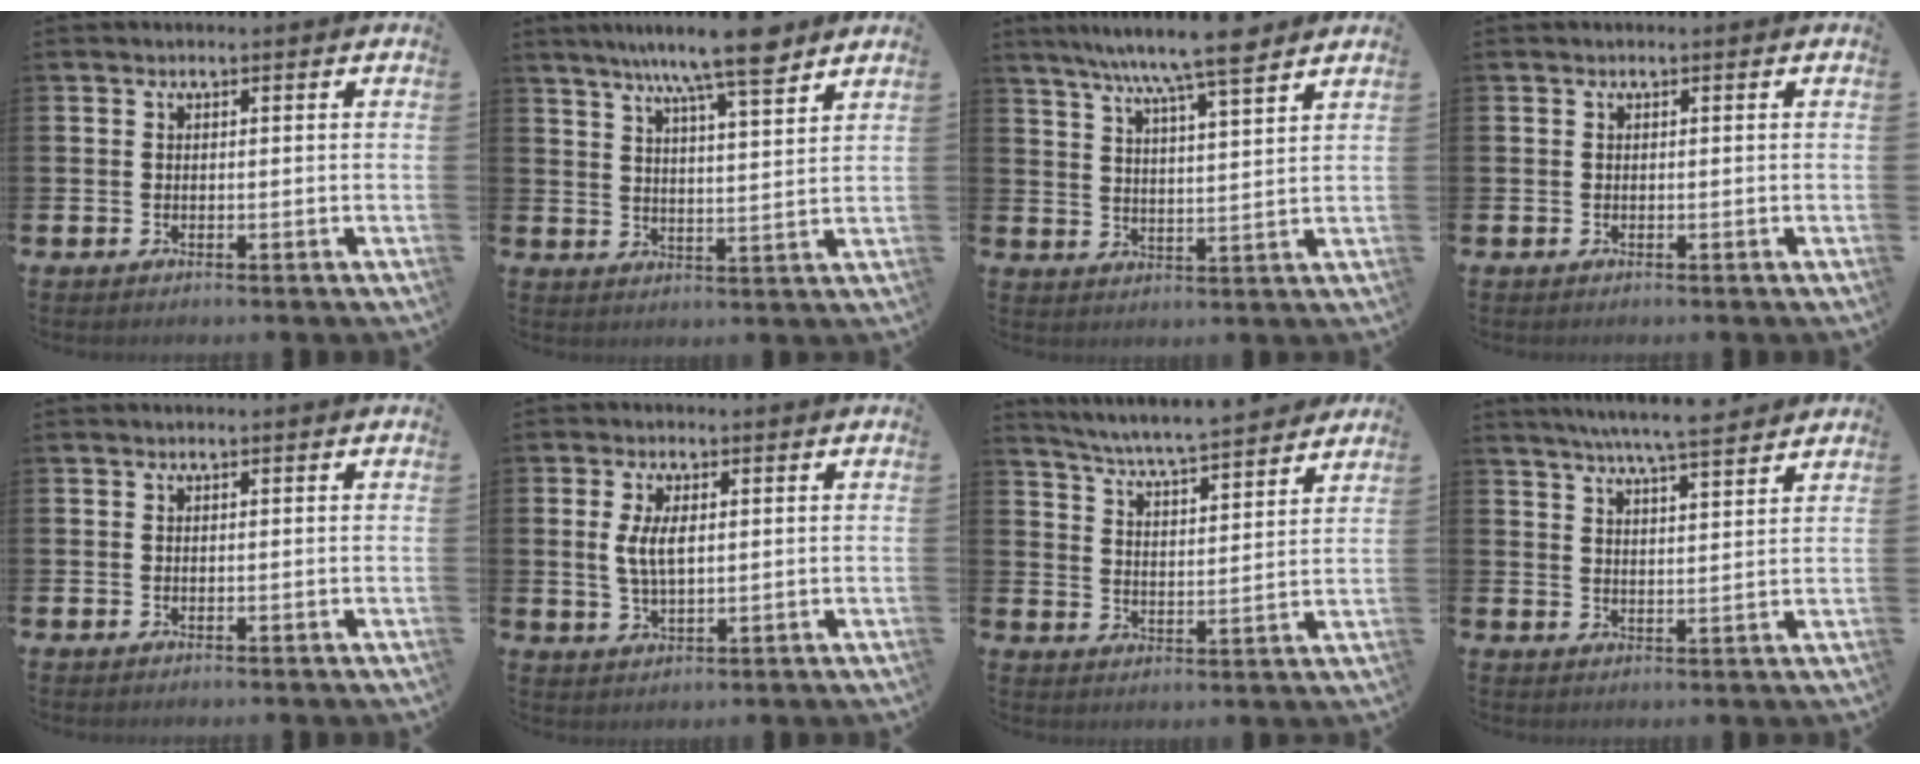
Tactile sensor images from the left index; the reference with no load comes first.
{"total": 9.8, "force": [8.1, 1.1, 5.3], "torque": [-0.104, -0.033, 0.141]}
{"total": 8.9, "force": [7.8, 0.4, 4.2], "torque": [-0.092, -0.035, 0.136]}
{"total": 0.0}
{"total": 0.0}
{"total": 4.5, "force": [1.2, 2.1, 3.8], "torque": [-0.071, 0.004, 0.018]}
{"total": 6.0, "force": [5.8, -0.4, 1.5], "torque": [-0.057, -0.045, 0.100]}
{"total": 6.6, "force": [6.2, -0.2, 2.0], "torque": [-0.047, -0.030, 0.109]}